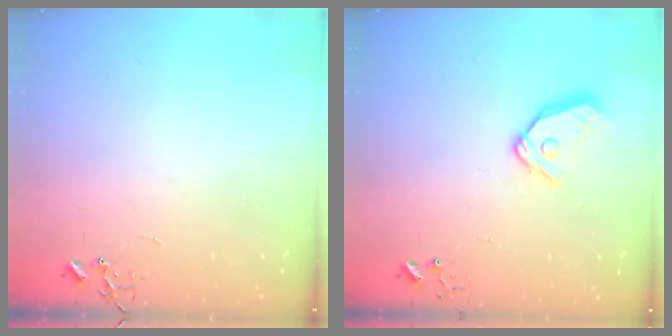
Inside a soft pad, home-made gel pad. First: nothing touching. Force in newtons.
{"total": 11.2, "press": 11.1, "slide": 1.3}